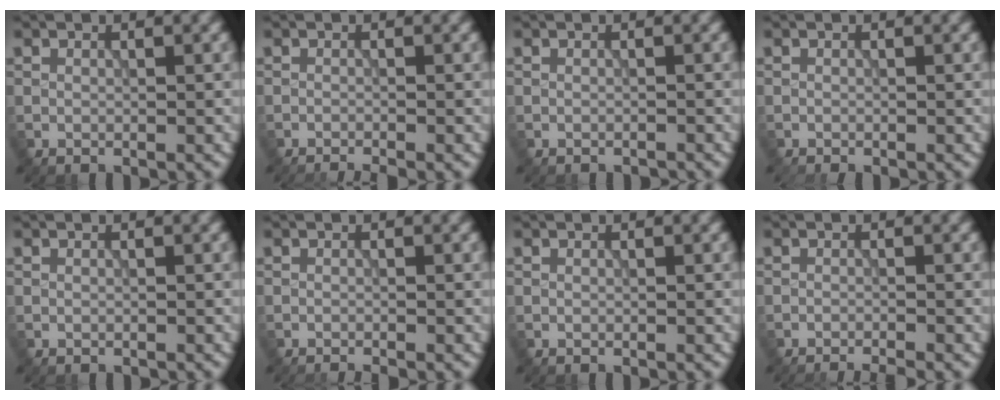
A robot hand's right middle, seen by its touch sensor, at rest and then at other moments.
{"total": 2.1, "force": [-1.8, 0.3, 1.1], "torque": [-0.014, -0.001, -0.035]}
{"total": 0.9, "force": [-0.9, 0.0, 0.0], "torque": [0.003, -0.004, -0.018]}
{"total": 0.8, "force": [-0.8, 0.1, 0.1], "torque": [0.002, -0.004, -0.014]}
{"total": 0.0}
{"total": 1.2, "force": [-1.0, 0.1, 0.5], "torque": [0.000, -0.001, -0.019]}
{"total": 0.0}
{"total": 2.8, "force": [-2.4, 0.4, 1.4], "torque": [-0.022, -0.003, -0.043]}